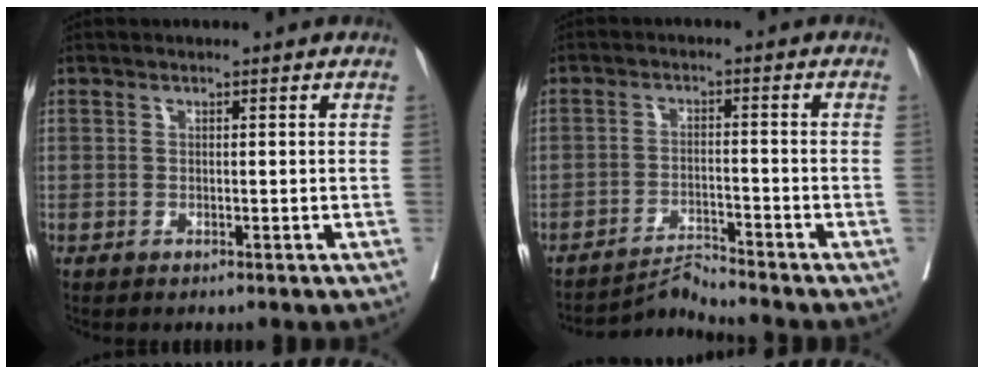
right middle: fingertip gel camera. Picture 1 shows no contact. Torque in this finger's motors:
{"motor_torque": [-0.60, -0.60, -0.32, -0.07]}